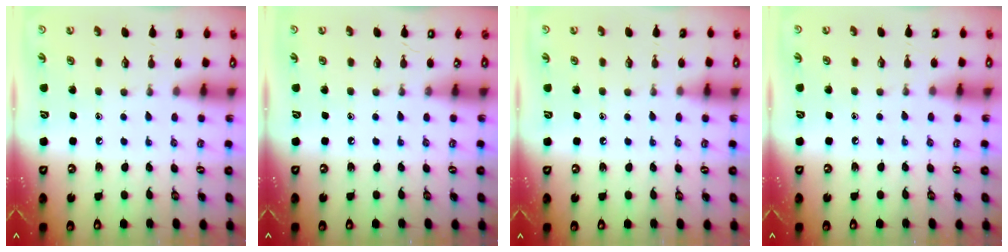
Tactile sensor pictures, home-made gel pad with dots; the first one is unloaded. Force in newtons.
{"total": 0.0}
{"total": 3.9, "press": 3.9, "slide": 0.5}
{"total": 3.9, "press": 3.9, "slide": 0.6}